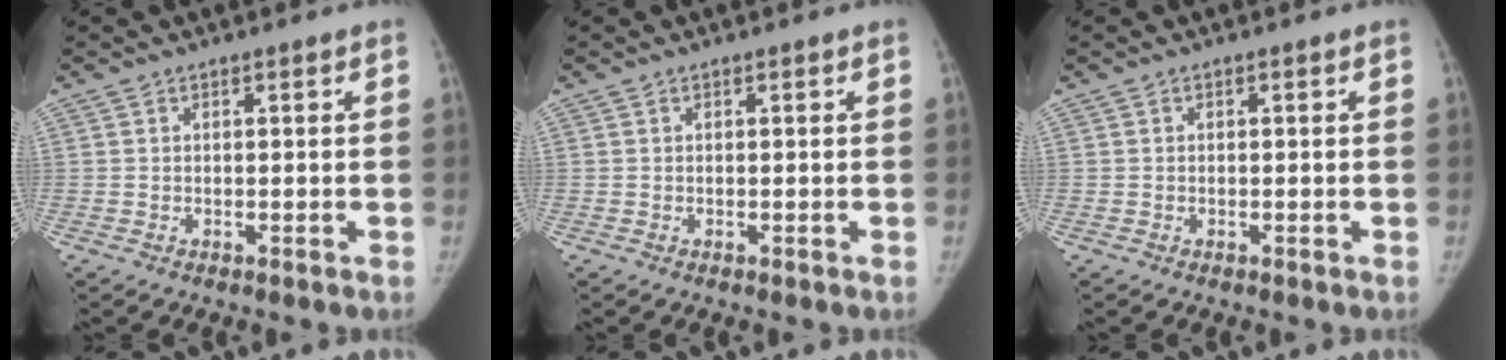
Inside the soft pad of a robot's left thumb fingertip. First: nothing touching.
{"total": 0.0}
{"total": 0.0}